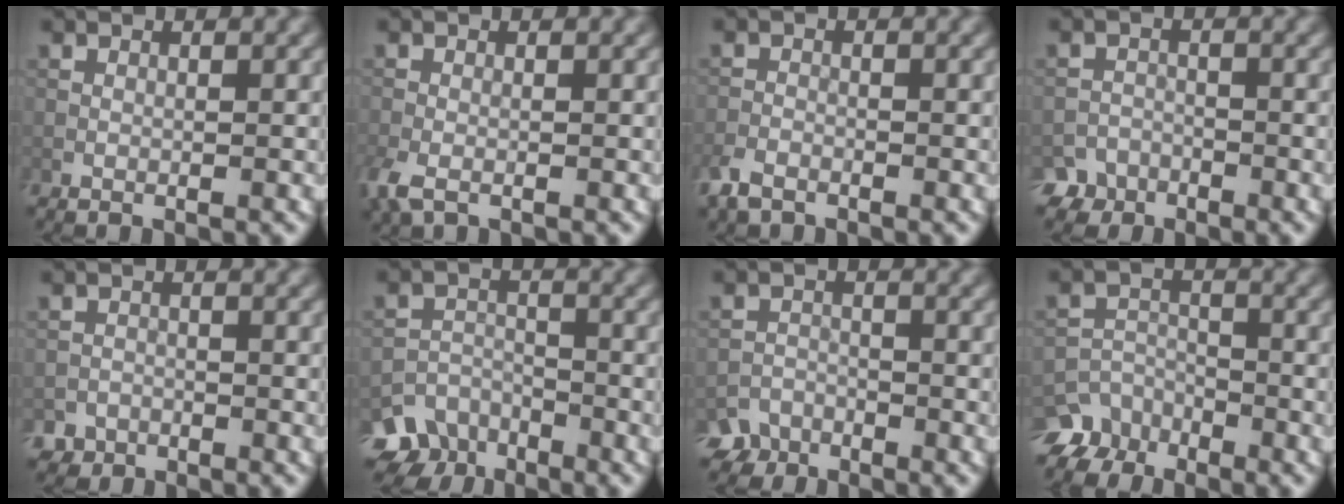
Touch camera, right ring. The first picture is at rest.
{"total": 3.2, "force": [-2.0, 1.6, 1.9], "torque": [-0.050, -0.011, -0.043]}
{"total": 2.5, "force": [-1.9, 1.2, 1.0], "torque": [-0.023, -0.005, -0.047]}
{"total": 4.0, "force": [-3.3, 2.3, 0.1], "torque": [0.014, 0.002, -0.050]}
{"total": 2.3, "force": [-1.9, 1.3, -0.2], "torque": [0.013, 0.007, -0.031]}
{"total": 5.4, "force": [-4.2, 3.3, 0.9], "torque": [-0.006, -0.010, -0.071]}
{"total": 3.8, "force": [-3.2, 2.0, 0.2], "torque": [0.006, -0.004, -0.053]}
{"total": 5.9, "force": [-4.9, 3.3, 0.4], "torque": [0.016, -0.005, -0.081]}